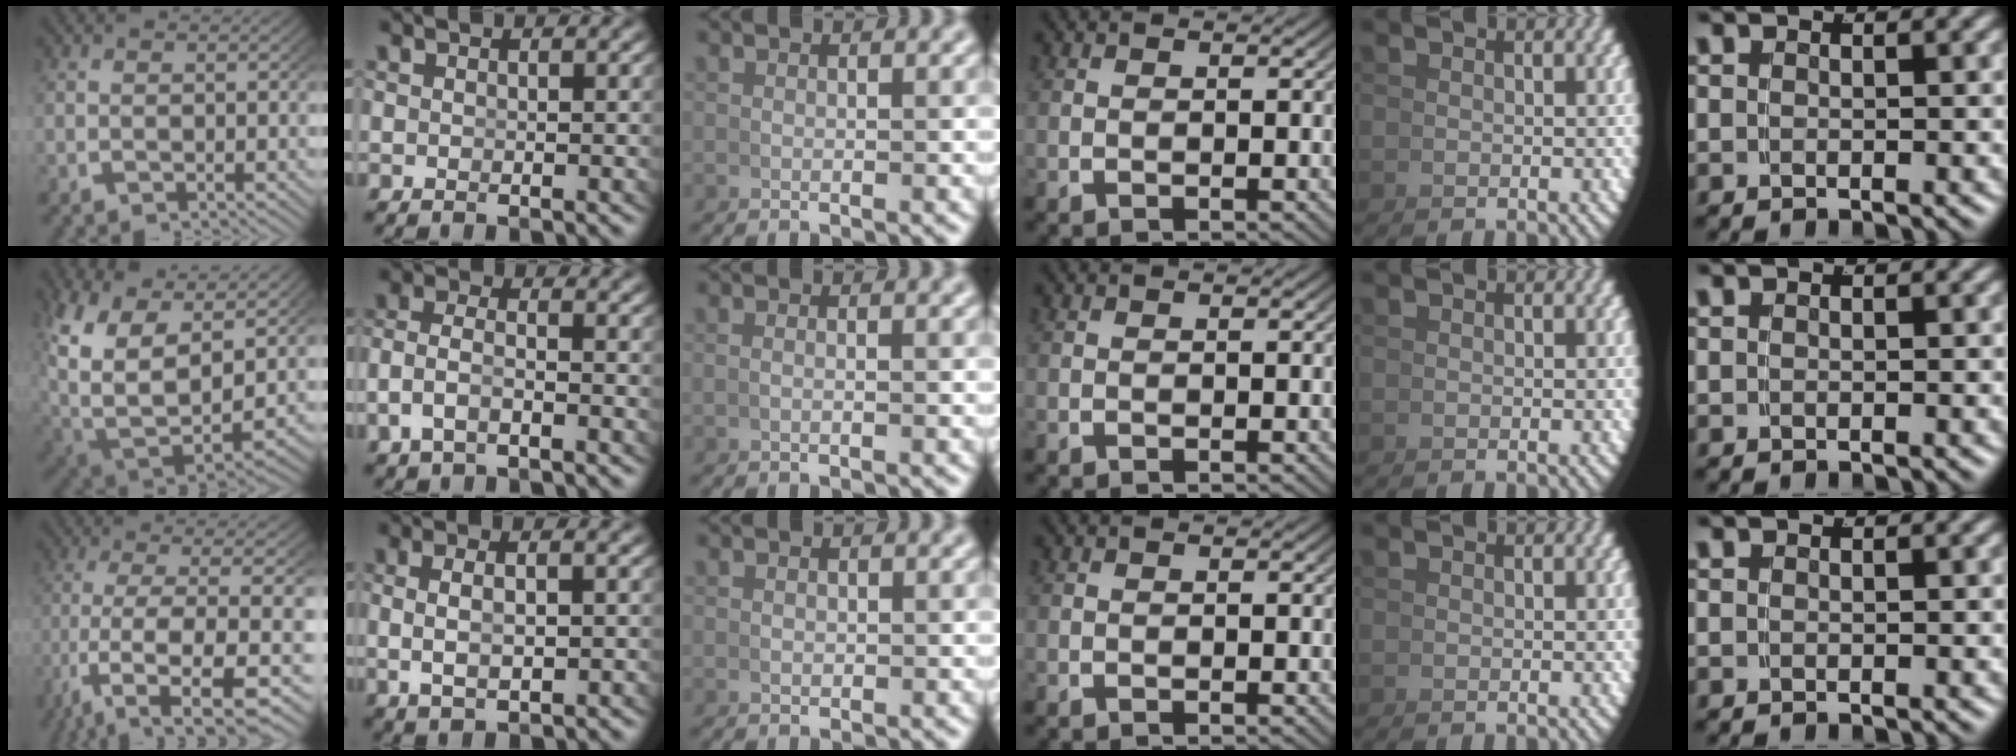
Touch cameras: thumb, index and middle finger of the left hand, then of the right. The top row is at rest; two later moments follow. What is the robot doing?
{"motion": "lift_and_place", "object": "hoodie"}